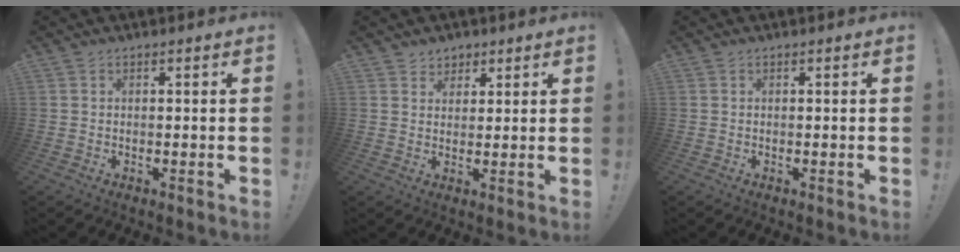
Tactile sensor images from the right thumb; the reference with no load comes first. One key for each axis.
{"total": 3.8, "fx": 2.5, "fy": 2.8, "fz": 0.1, "tx": 0.002, "ty": -0.015, "tz": 0.046}
{"total": 0.0}